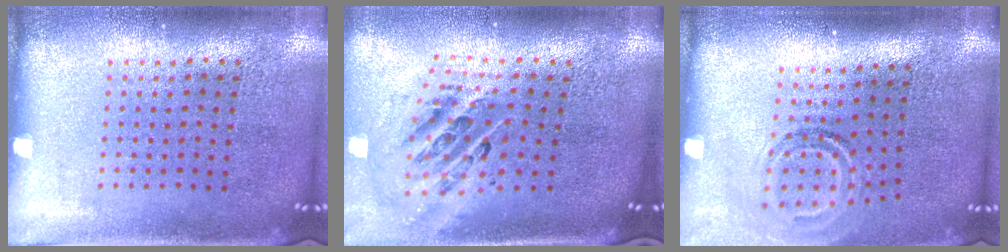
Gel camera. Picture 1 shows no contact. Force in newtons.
{"total": 1.9, "press": 1.5, "slide": 1.2}
{"total": 1.9, "press": 1.2, "slide": 1.5}